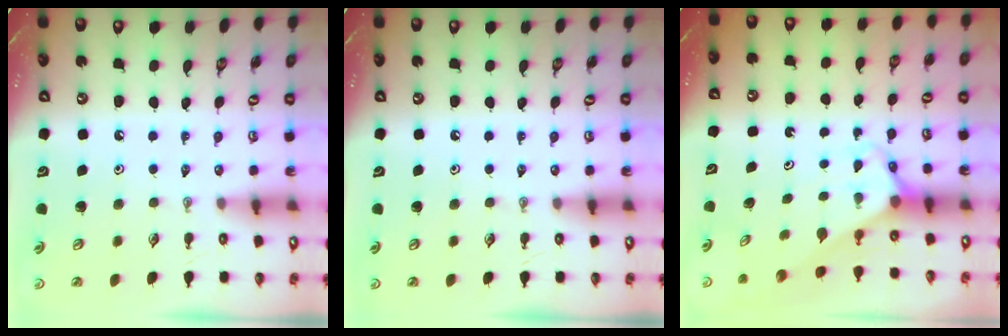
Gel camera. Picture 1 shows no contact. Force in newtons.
{"total": 0.0}
{"total": 2.9, "press": 2.9, "slide": 0.2}